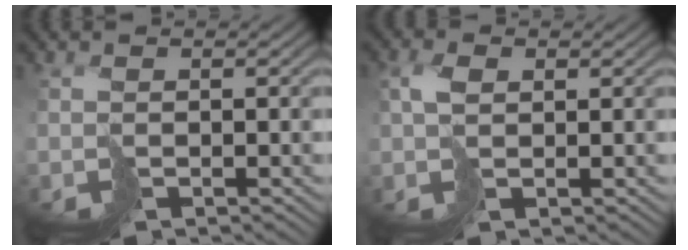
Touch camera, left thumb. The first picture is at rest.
{"total": 2.3, "force": [1.0, 1.2, 1.7], "torque": [-0.039, 0.002, 0.020]}